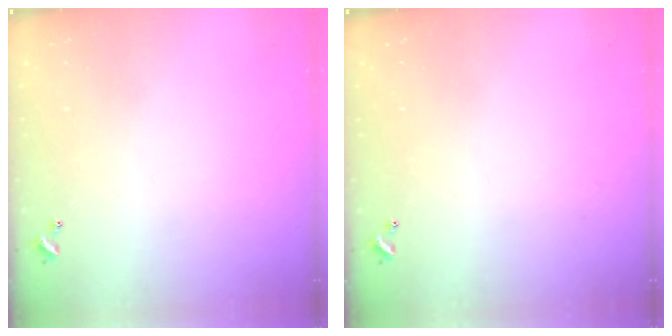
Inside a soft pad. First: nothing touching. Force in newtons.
{"total": 0.0}